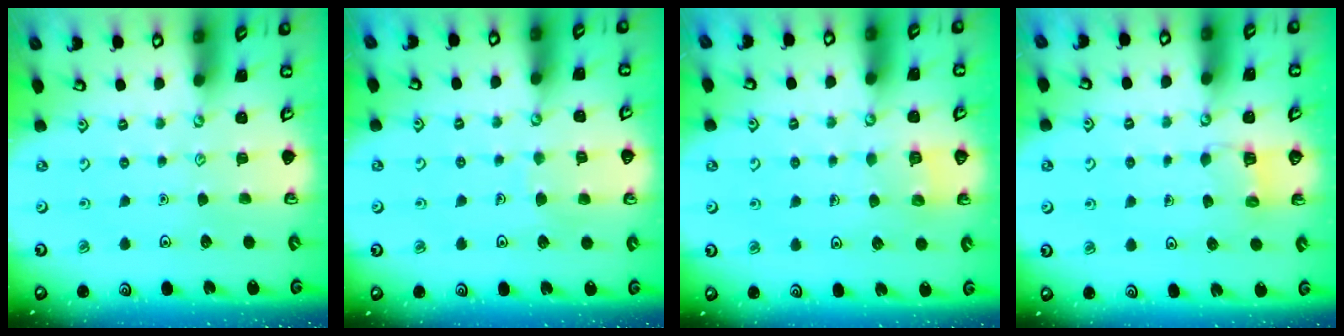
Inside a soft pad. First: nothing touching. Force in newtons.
{"total": 5.1, "press": 5.0, "slide": 0.5}
{"total": 2.6, "press": 2.6, "slide": 0.1}
{"total": 3.5, "press": 3.5, "slide": 0.4}